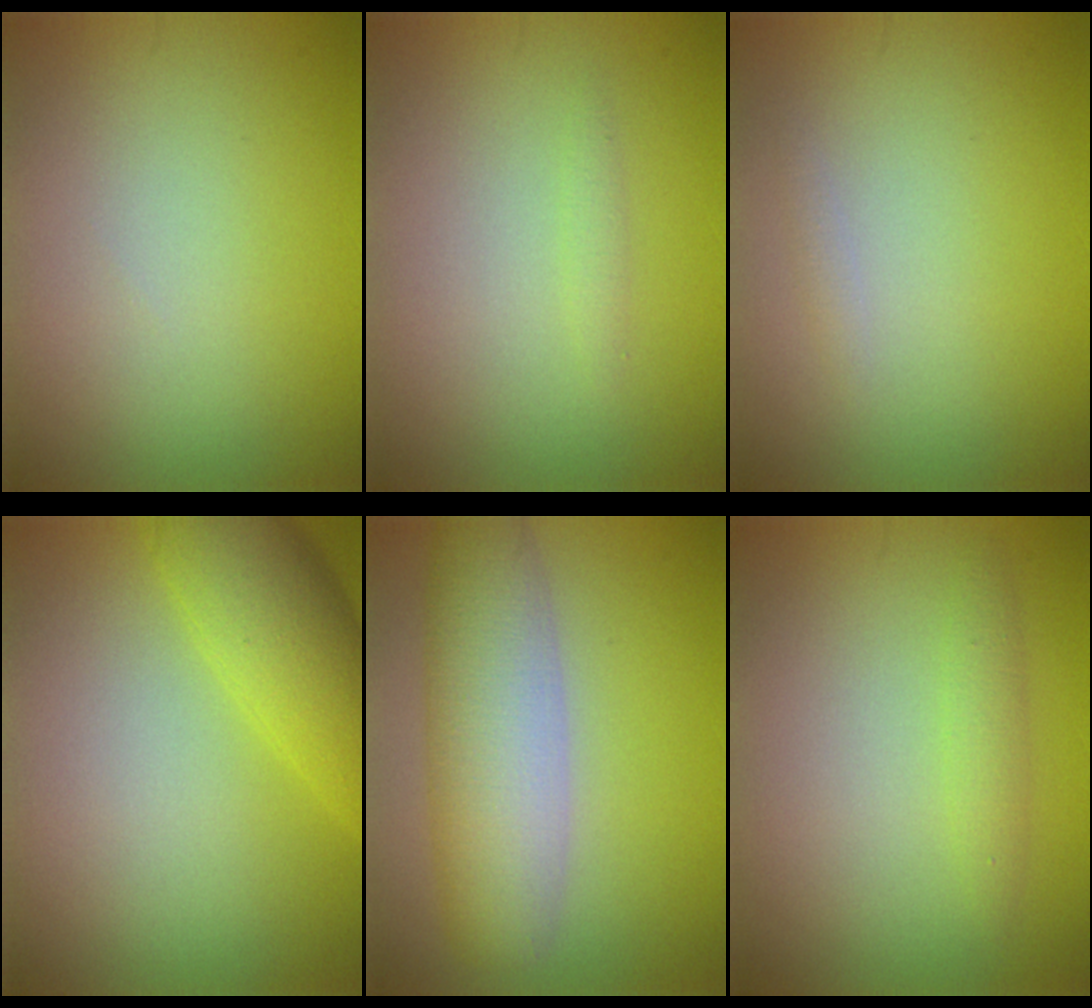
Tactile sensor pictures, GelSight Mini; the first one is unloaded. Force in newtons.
{"total": 0.7, "press": 0.7, "slide": 0.1}
{"total": 0.6, "press": 0.6, "slide": 0.0}
{"total": 5.8, "press": 5.8, "slide": 0.2}
{"total": 7.1, "press": 7.1, "slide": 0.5}
{"total": 1.6, "press": 1.6, "slide": 0.1}